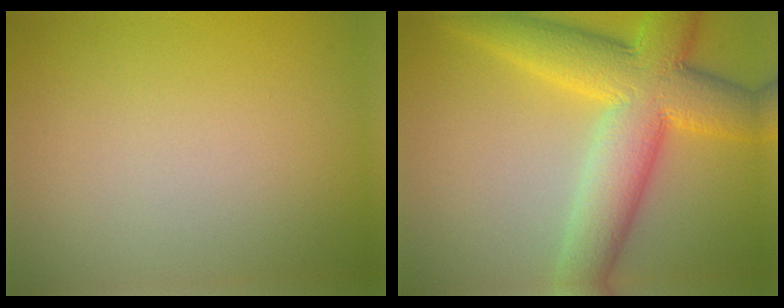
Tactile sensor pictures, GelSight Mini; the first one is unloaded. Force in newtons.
{"total": 10.5, "press": 10.5, "slide": 0.3}